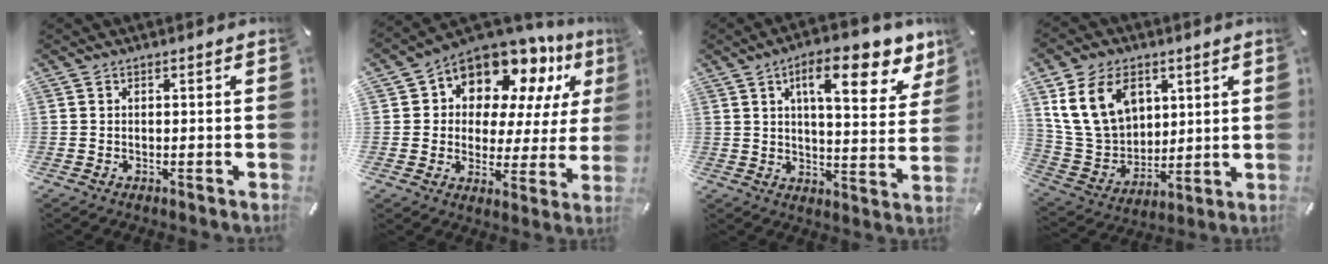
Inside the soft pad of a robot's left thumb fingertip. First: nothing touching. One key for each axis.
{"total": 13.0, "fx": 9.7, "fy": 7.3, "fz": 4.6, "tx": -0.088, "ty": -0.078, "tz": 0.175}
{"total": 15.7, "fx": 8.8, "fy": 5.5, "fz": 11.8, "tx": -0.166, "ty": -0.039, "tz": 0.137}
{"total": 16.0, "fx": 6.6, "fy": 12.0, "fz": 8.3, "tx": -0.189, "ty": -0.010, "tz": 0.128}